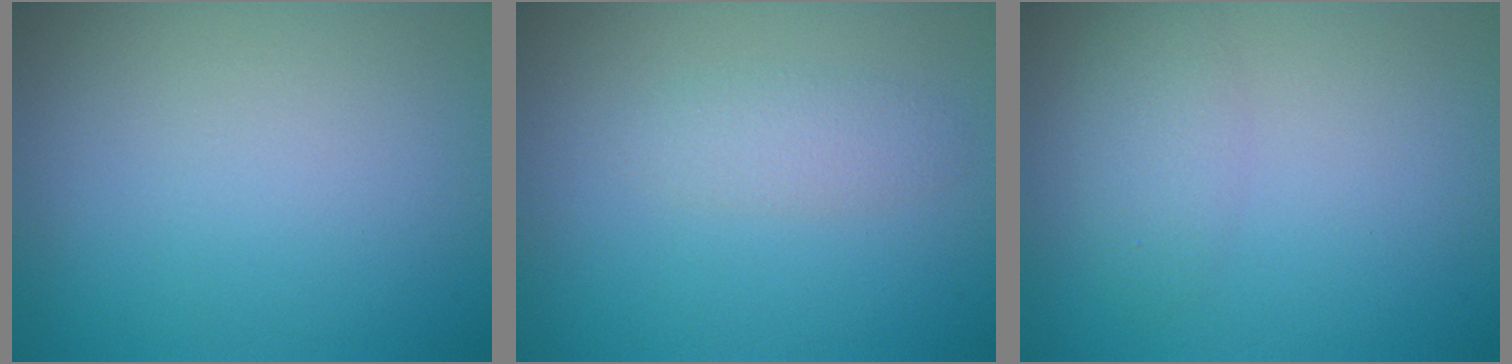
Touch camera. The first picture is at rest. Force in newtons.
{"total": 1.6, "press": 1.6, "slide": 0.0}
{"total": 2.1, "press": 2.1, "slide": 0.1}